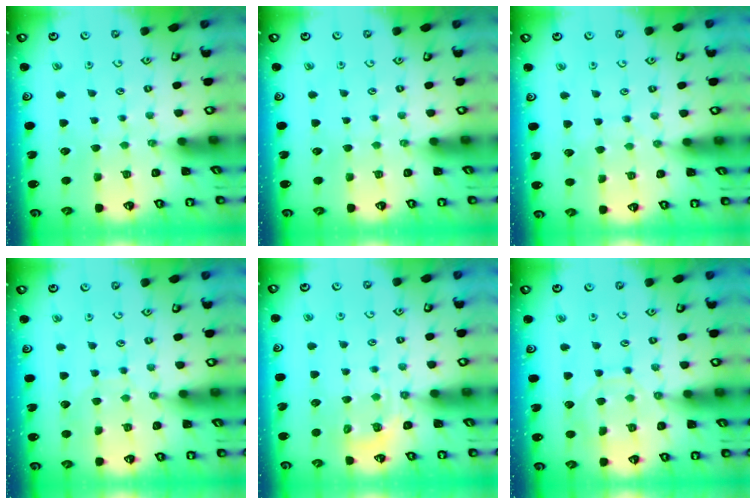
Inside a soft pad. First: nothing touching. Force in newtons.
{"total": 0.0}
{"total": 4.3, "press": 4.3, "slide": 0.3}
{"total": 4.8, "press": 4.7, "slide": 0.5}
{"total": 6.2, "press": 6.1, "slide": 1.3}
{"total": 8.4, "press": 8.4, "slide": 0.6}